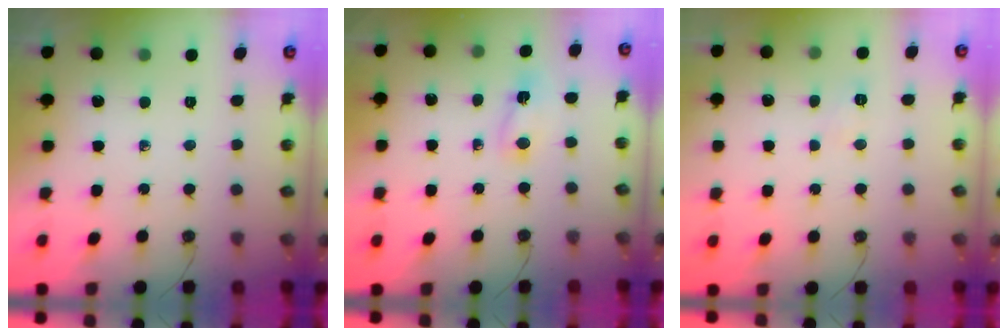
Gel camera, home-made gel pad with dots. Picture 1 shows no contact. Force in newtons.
{"total": 2.3, "press": 2.3, "slide": 0.4}
{"total": 3.0, "press": 2.9, "slide": 0.7}